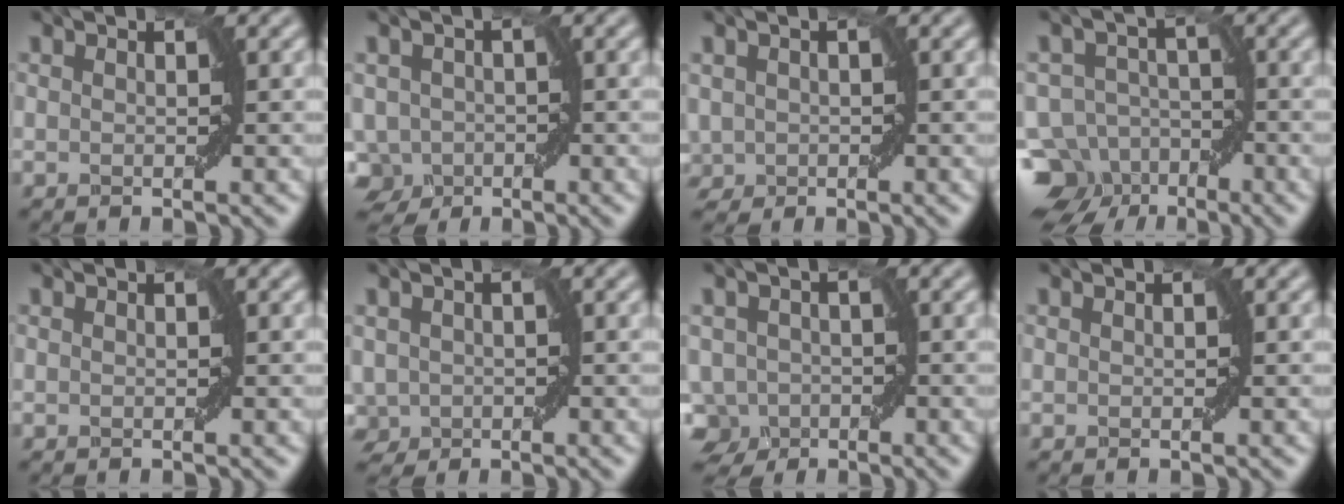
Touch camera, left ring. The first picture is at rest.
{"total": 4.0, "force": [-1.8, 3.1, 1.8], "torque": [-0.025, -0.002, -0.034]}
{"total": 2.0, "force": [-0.2, 1.7, 0.9], "torque": [-0.020, -0.001, -0.004]}
{"total": 11.4, "force": [-7.0, 8.4, 3.4], "torque": [-0.053, -0.012, -0.129]}
{"total": 0.0}
{"total": 2.6, "force": [-0.7, 2.2, 1.2], "torque": [-0.025, -0.006, -0.014]}
{"total": 4.5, "force": [-2.4, 3.5, 1.7], "torque": [-0.018, -0.002, -0.041]}
{"total": 0.0}